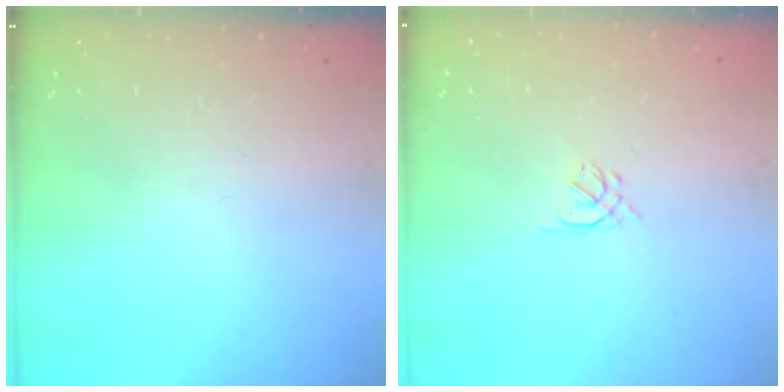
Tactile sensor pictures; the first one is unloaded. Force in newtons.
{"total": 1.3, "press": 1.2, "slide": 0.5}